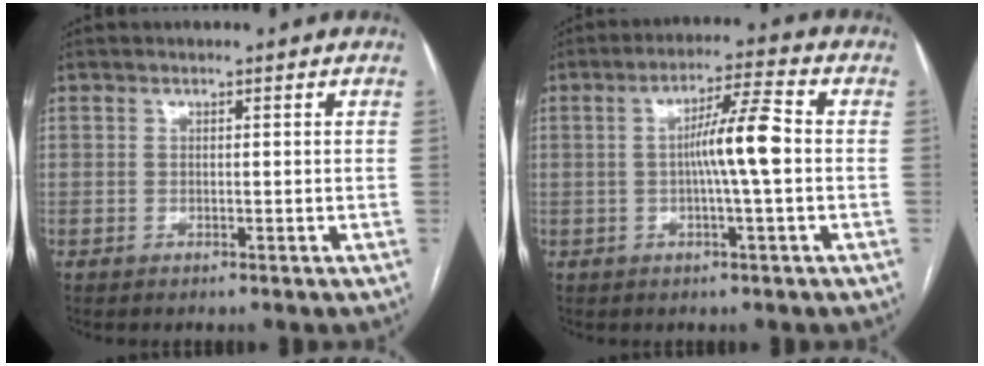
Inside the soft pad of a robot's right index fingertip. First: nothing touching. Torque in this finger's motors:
{"motor_torque": [1.26, 0.14, 0.59, 0.13]}